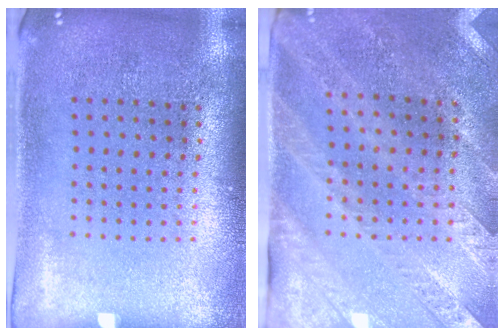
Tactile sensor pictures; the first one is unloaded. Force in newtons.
{"total": 2.6, "press": 2.3, "slide": 1.3}